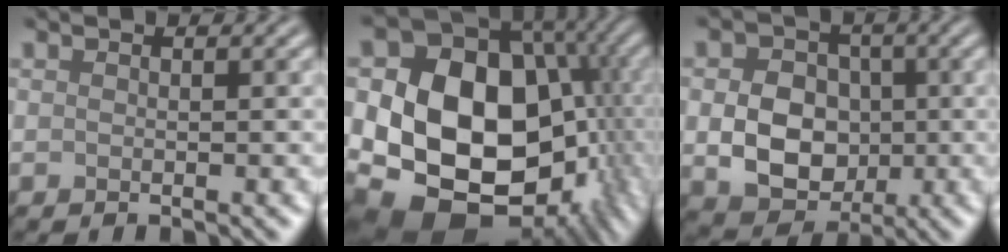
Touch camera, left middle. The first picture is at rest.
{"total": 19.8, "force": [-1.9, 15.3, 12.5], "torque": [-0.206, -0.031, 0.004]}
{"total": 6.7, "force": [-0.6, 5.4, 4.0], "torque": [-0.070, -0.006, -0.016]}